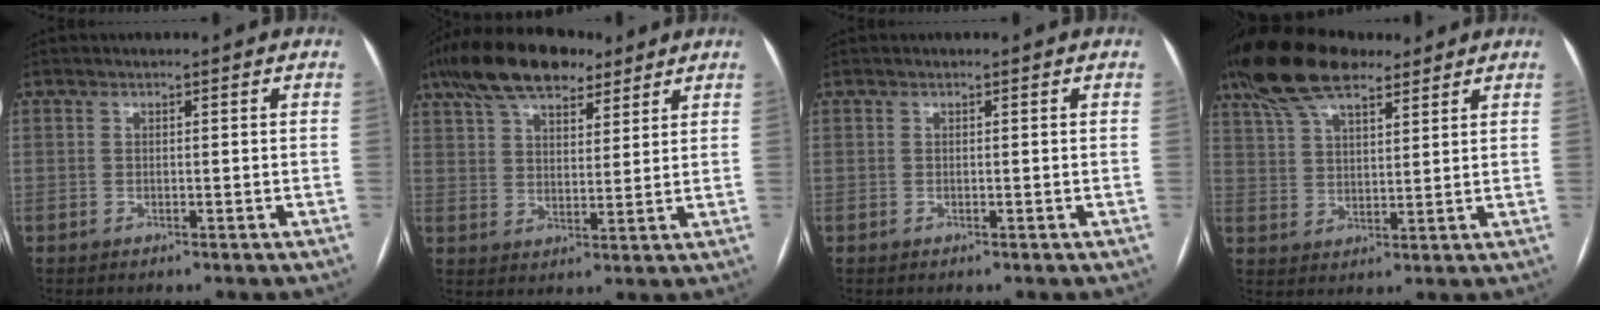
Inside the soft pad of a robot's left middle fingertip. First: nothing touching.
{"total": 15.1, "force": [10.8, 6.2, 8.7], "torque": [-0.176, 0.046, 0.188]}
{"total": 0.0}
{"total": 12.4, "force": [9.5, 4.1, 6.9], "torque": [-0.146, 0.034, 0.175]}